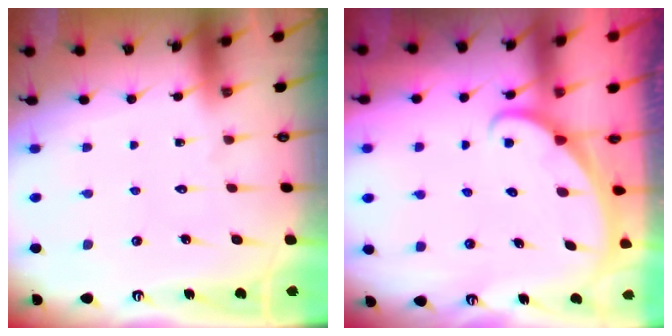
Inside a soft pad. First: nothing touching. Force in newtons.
{"total": 1.9, "press": 1.9, "slide": 0.0}